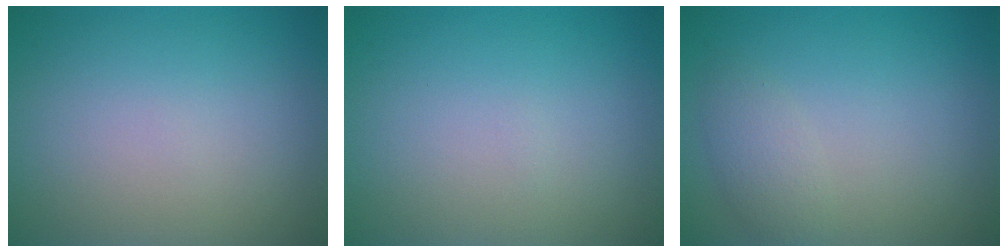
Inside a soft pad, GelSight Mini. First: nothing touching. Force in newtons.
{"total": 0.0}
{"total": 1.8, "press": 1.8, "slide": 0.1}